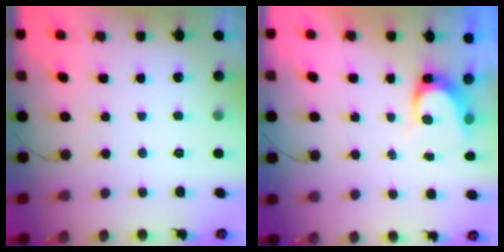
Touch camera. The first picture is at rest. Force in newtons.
{"total": 4.4, "press": 4.4, "slide": 0.5}